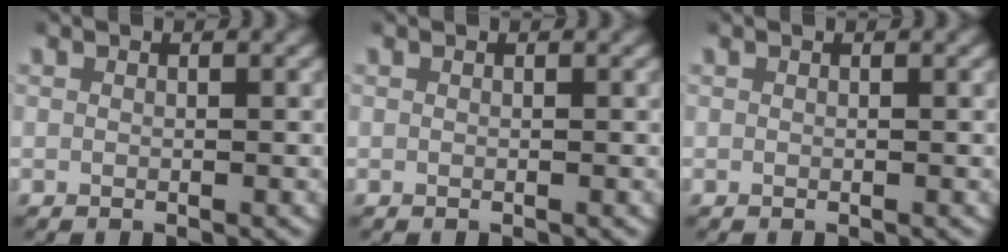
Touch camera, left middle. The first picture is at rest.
{"total": 0.0}
{"total": 0.0}